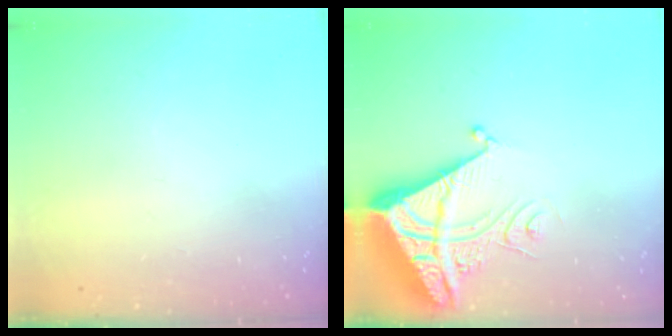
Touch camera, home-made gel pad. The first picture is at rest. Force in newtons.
{"total": 8.5, "press": 8.4, "slide": 0.9}